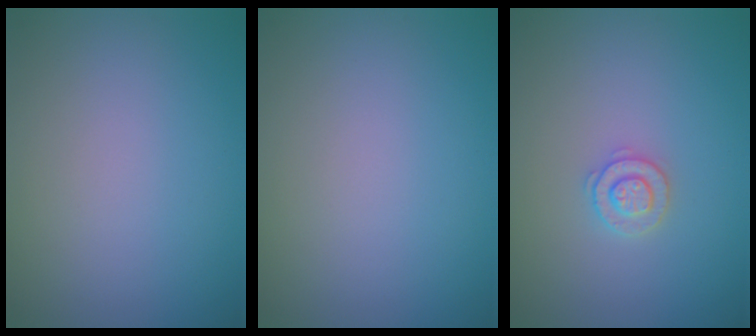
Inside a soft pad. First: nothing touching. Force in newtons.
{"total": 0.0}
{"total": 2.0, "press": 1.9, "slide": 0.4}